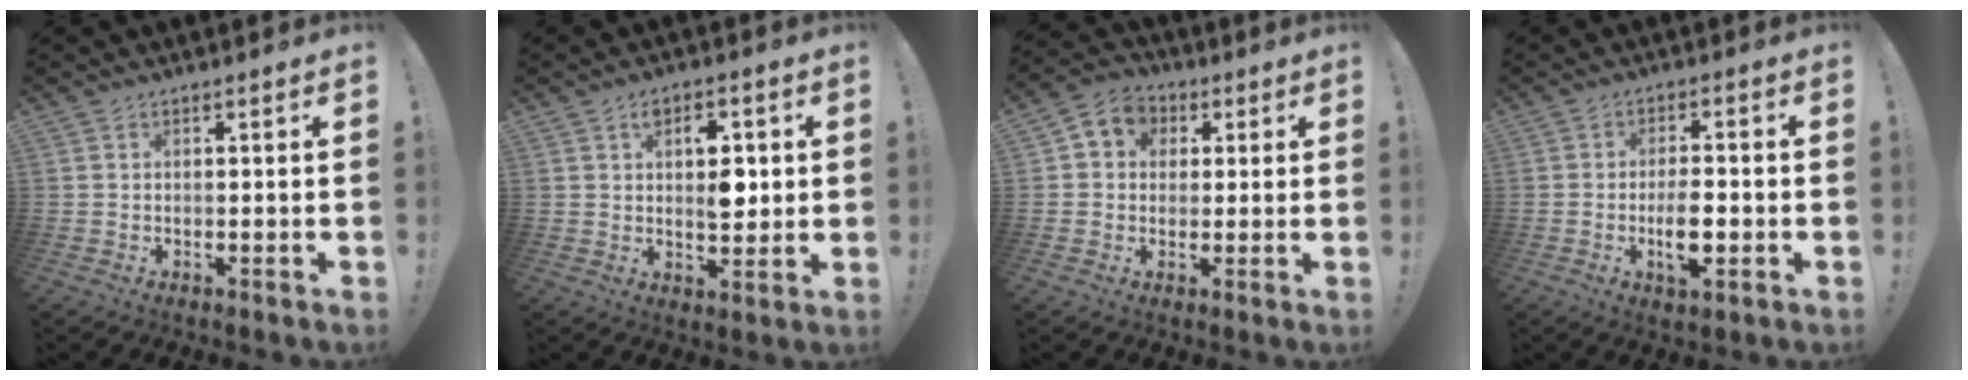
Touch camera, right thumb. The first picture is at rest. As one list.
[{"total": 8.2, "force": [1.7, 5.0, 6.3], "torque": [-0.082, 0.000, 0.027]}, {"total": 6.7, "force": [0.9, 6.2, 2.4], "torque": [-0.032, 0.003, 0.022]}, {"total": 7.6, "force": [-2.1, 2.9, 6.7], "torque": [-0.118, 0.000, -0.037]}]